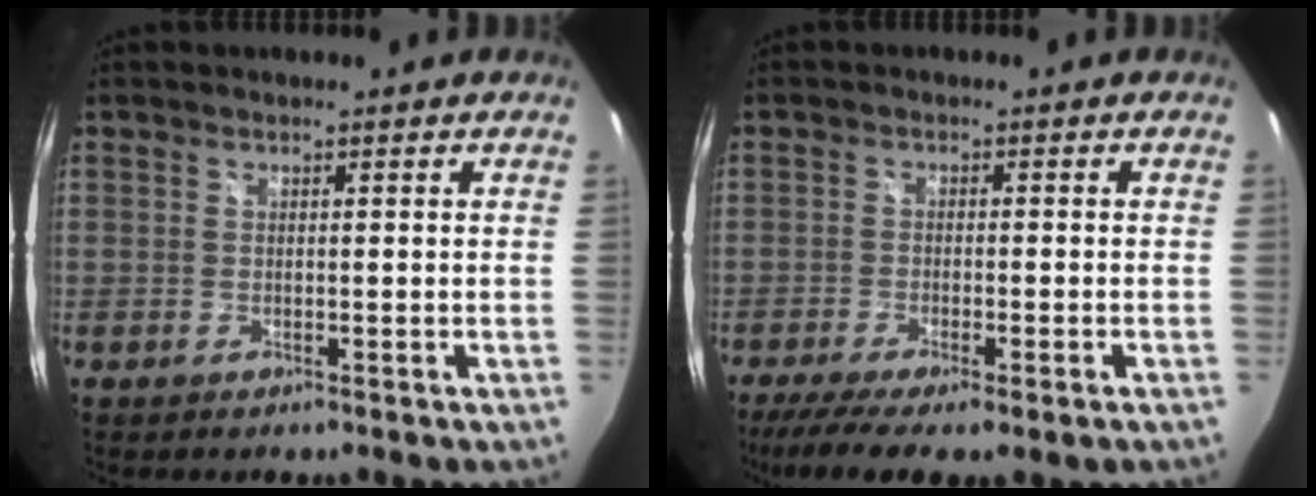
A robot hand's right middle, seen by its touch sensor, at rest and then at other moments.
{"total": 9.9, "force": [-6.8, 2.0, 6.9], "torque": [-0.140, -0.040, -0.107]}